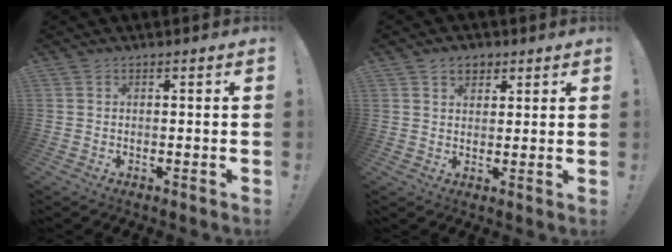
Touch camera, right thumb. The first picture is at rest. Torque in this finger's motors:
{"motor_torque": [0.01, 0.87, 0.39, 0.14, -0.04]}